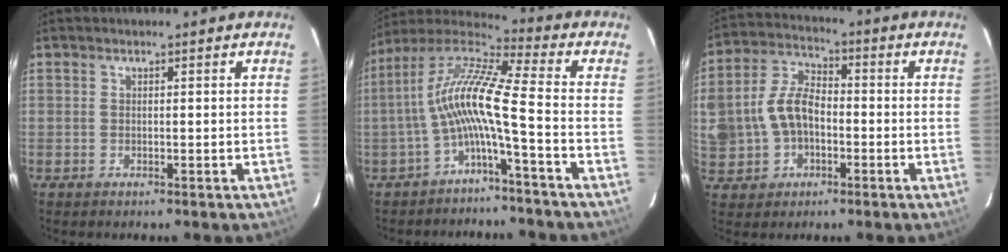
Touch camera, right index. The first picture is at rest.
{"total": 11.4, "force": [-3.1, 0.1, 11.0], "torque": [-0.220, 0.015, -0.066]}
{"total": 12.9, "force": [-1.7, 9.7, 8.3], "torque": [-0.200, 0.024, -0.021]}